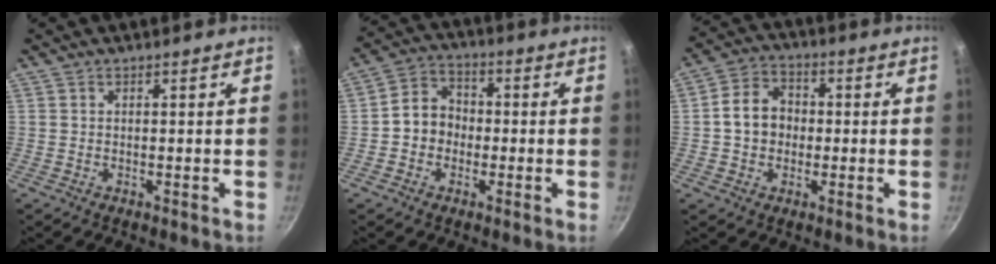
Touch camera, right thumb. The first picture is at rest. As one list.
[{"total": 7.5, "force": [-1.0, 6.4, 3.8], "torque": [-0.033, 0.025, -0.033]}, {"total": 8.4, "force": [-0.2, 6.9, 4.8], "torque": [-0.057, 0.021, -0.018]}]